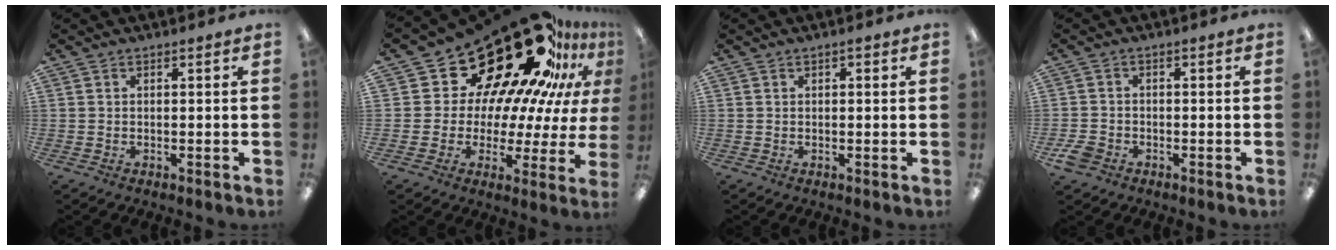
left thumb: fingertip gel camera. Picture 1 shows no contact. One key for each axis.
{"total": 26.4, "fx": 18.4, "fy": 13.1, "fz": 13.7, "tx": -0.198, "ty": -0.143, "tz": 0.326}
{"total": 0.6, "fx": 0.0, "fy": 0.4, "fz": 0.4, "tx": -0.007, "ty": 0.001, "tz": 0.000}
{"total": 3.8, "fx": -2.5, "fy": 2.6, "fz": 1.1, "tx": -0.026, "ty": 0.007, "tz": -0.049}